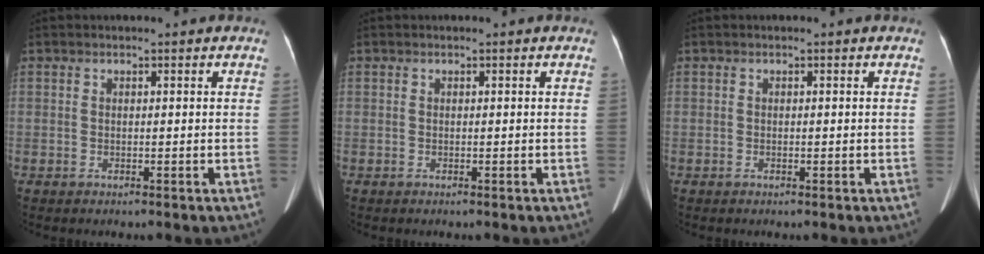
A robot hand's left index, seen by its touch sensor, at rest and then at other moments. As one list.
[{"total": 0.0}, {"total": 0.0}]